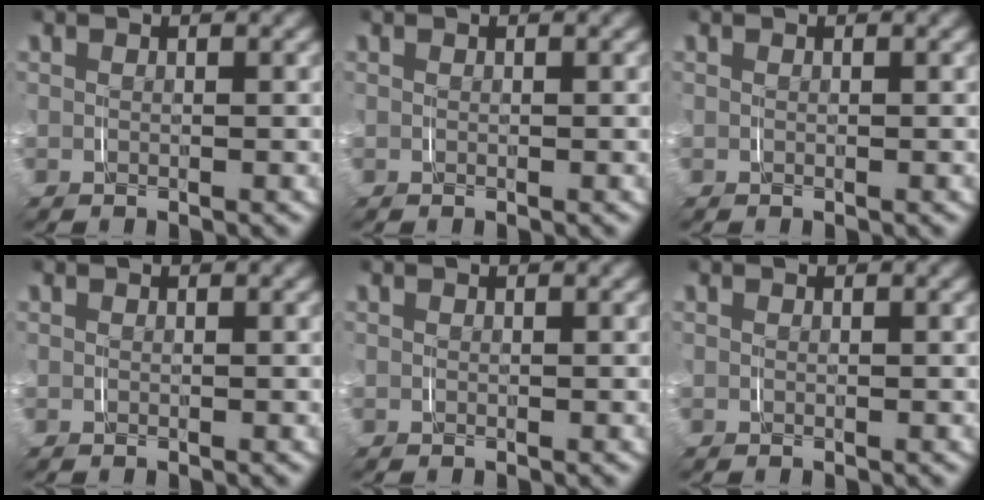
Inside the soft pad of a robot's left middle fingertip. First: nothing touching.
{"total": 0.0}
{"total": 0.0}
{"total": 0.0}
{"total": 0.0}
{"total": 0.0}